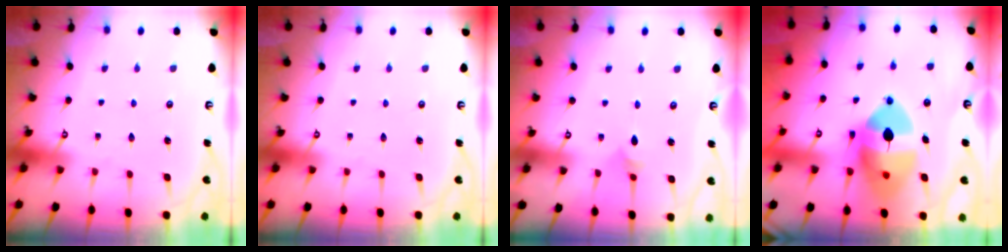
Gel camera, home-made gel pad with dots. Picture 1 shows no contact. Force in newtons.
{"total": 0.0}
{"total": 2.9, "press": 2.8, "slide": 0.7}
{"total": 18.2, "press": 18.0, "slide": 2.7}